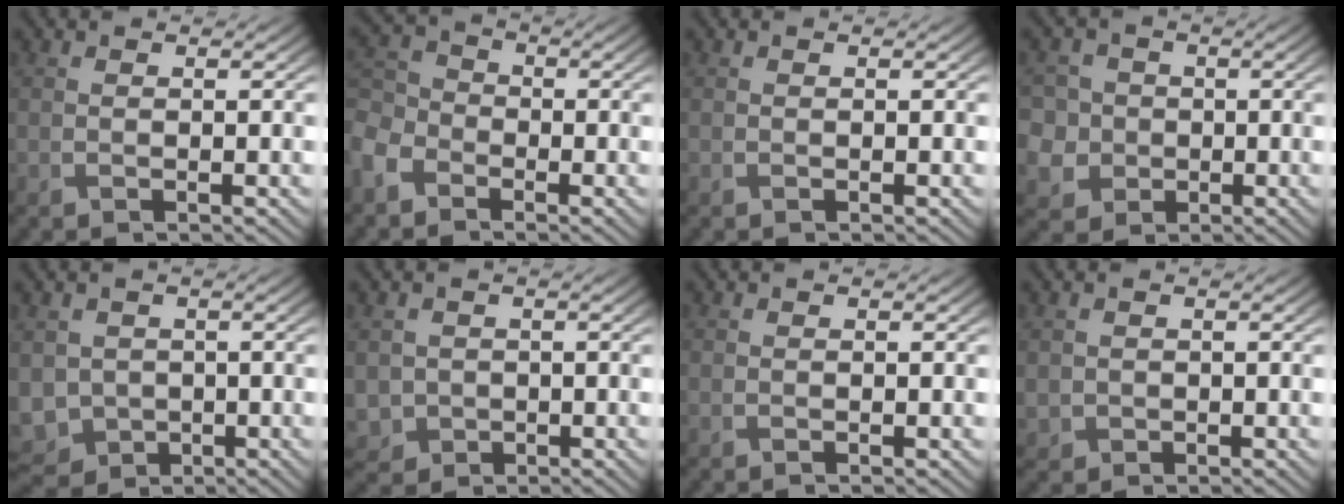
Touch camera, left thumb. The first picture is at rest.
{"total": 6.3, "force": [-3.7, 4.3, 2.6], "torque": [-0.083, -0.005, -0.097]}
{"total": 0.0}
{"total": 7.0, "force": [-0.3, 6.7, 1.9], "torque": [-0.078, 0.017, -0.034]}
{"total": 5.5, "force": [-0.9, 4.8, 2.4], "torque": [-0.083, -0.022, -0.020]}
{"total": 2.8, "force": [-0.3, 2.8, 0.5], "torque": [-0.025, -0.013, -0.007]}
{"total": 0.0}
{"total": 1.4, "force": [0.0, 1.4, 0.0], "torque": [-0.005, -0.008, -0.002]}